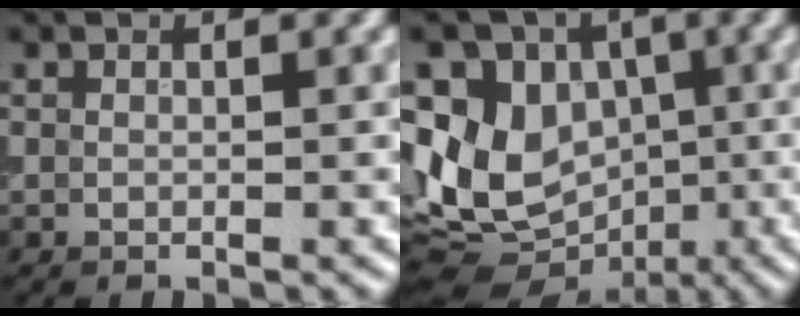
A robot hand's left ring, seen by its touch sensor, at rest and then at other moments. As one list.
[{"total": 11.3, "force": [-0.5, 8.9, 7.1], "torque": [-0.129, 0.011, -0.013]}]